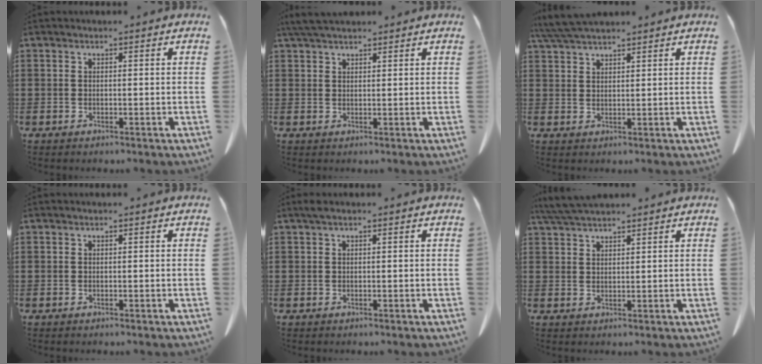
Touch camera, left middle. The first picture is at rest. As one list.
[{"total": 3.4, "force": [2.9, 0.7, 1.6], "torque": [-0.040, 0.002, 0.055]}, {"total": 5.3, "force": [4.8, 0.9, 2.2], "torque": [-0.058, -0.007, 0.091]}, {"total": 0.0}, {"total": 0.7, "force": [0.3, 0.1, 0.6], "torque": [-0.012, 0.003, 0.005]}, {"total": 4.4, "force": [3.9, 0.7, 2.0], "torque": [-0.050, -0.005, 0.074]}]